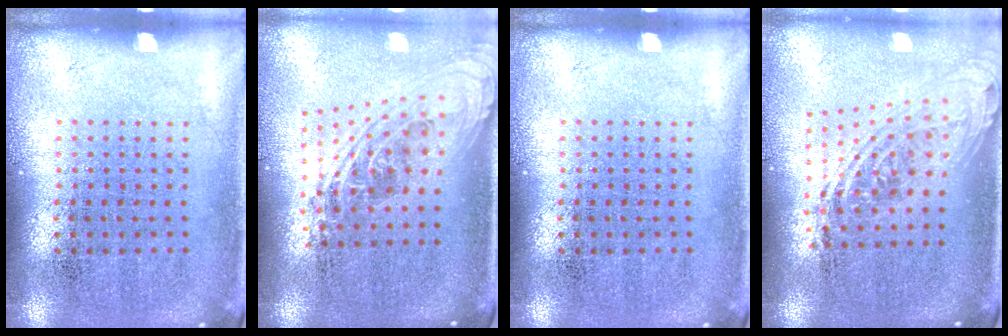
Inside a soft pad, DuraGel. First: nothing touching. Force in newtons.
{"total": 2.2, "press": 1.6, "slide": 1.4}
{"total": 0.0}
{"total": 2.1, "press": 1.5, "slide": 1.4}